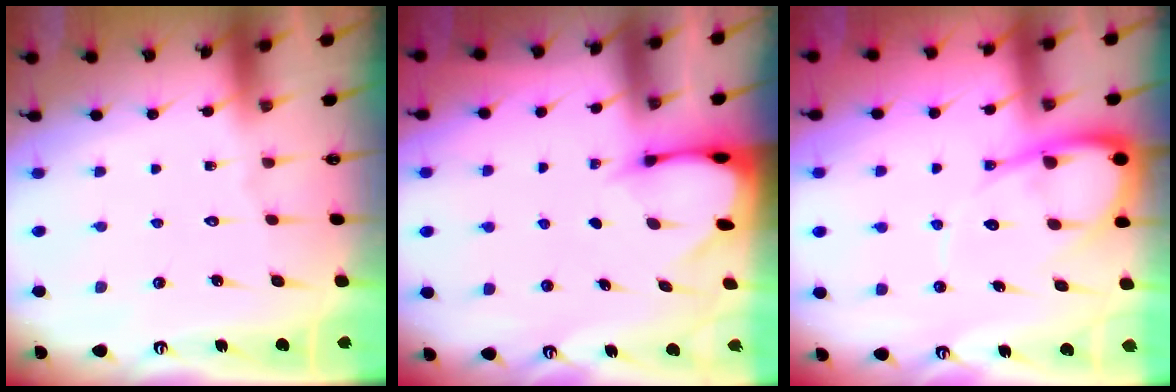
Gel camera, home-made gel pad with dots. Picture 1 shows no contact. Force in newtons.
{"total": 2.9, "press": 2.9, "slide": 0.4}
{"total": 10.3, "press": 10.2, "slide": 1.1}